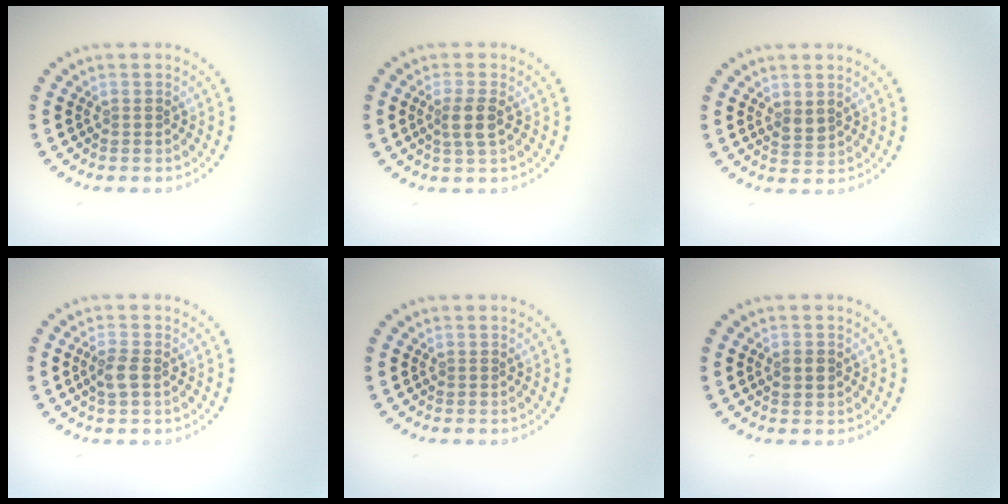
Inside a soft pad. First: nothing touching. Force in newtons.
{"total": 2.2, "press": 1.9, "slide": 1.1}
{"total": 1.1, "press": 1.1, "slide": 0.4}
{"total": 1.9, "press": 1.8, "slide": 0.6}
{"total": 0.0}
{"total": 1.7, "press": 1.7, "slide": 0.0}